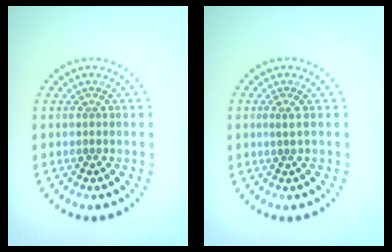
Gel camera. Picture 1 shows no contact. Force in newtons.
{"total": 0.6, "press": 0.3, "slide": 0.5}